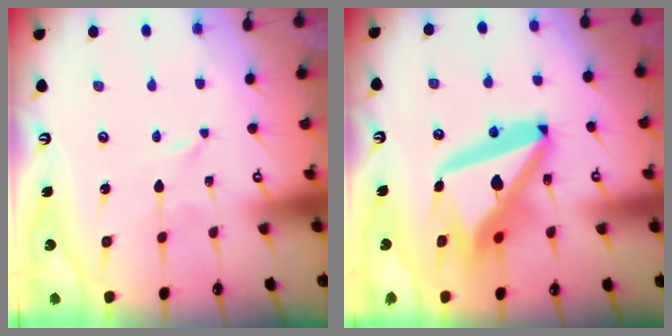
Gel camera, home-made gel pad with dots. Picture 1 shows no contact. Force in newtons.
{"total": 20.9, "press": 20.7, "slide": 2.5}